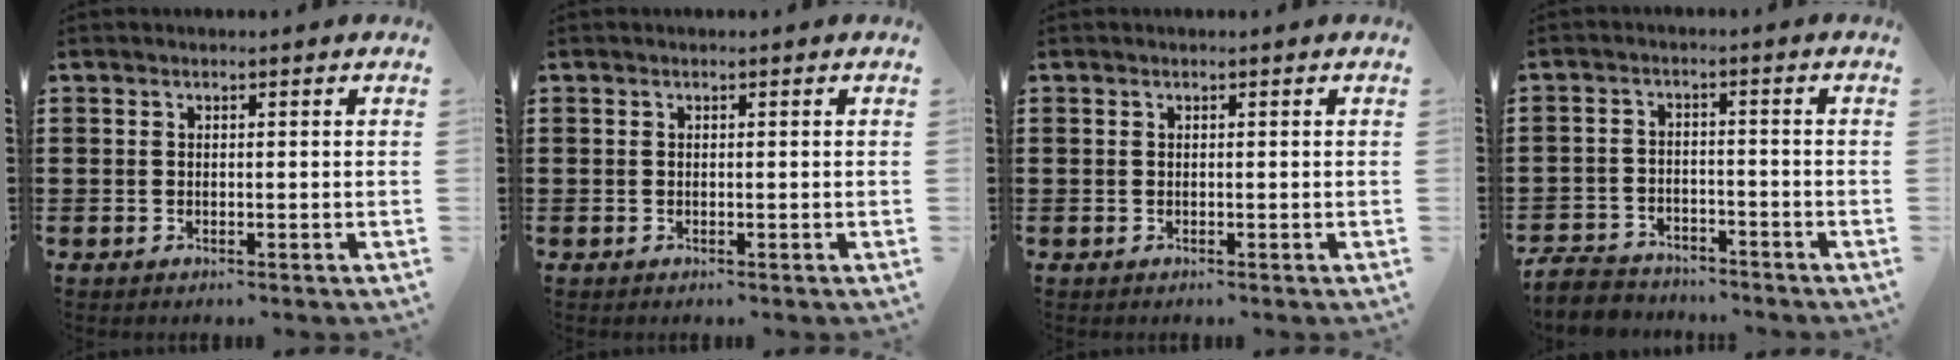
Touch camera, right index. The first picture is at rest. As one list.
[{"total": 0.0}, {"total": 0.0}, {"total": 4.1, "force": [-3.9, 1.1, 0.3], "torque": [-0.016, 0.004, -0.083]}]